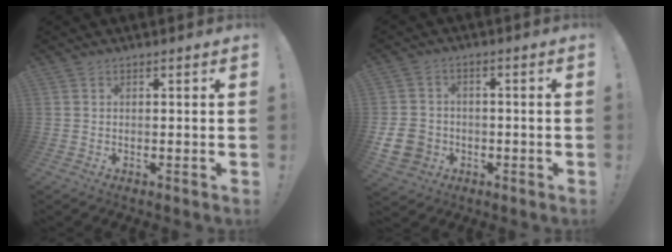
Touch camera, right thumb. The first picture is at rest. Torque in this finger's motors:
{"motor_torque": [-0.09, -0.45, 0.54, -0.55, 0.18]}